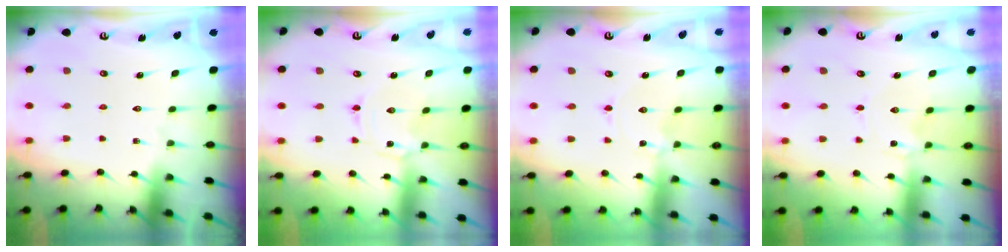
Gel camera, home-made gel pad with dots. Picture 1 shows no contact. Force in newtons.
{"total": 0.0}
{"total": 0.0}
{"total": 1.2, "press": 1.2, "slide": 0.3}